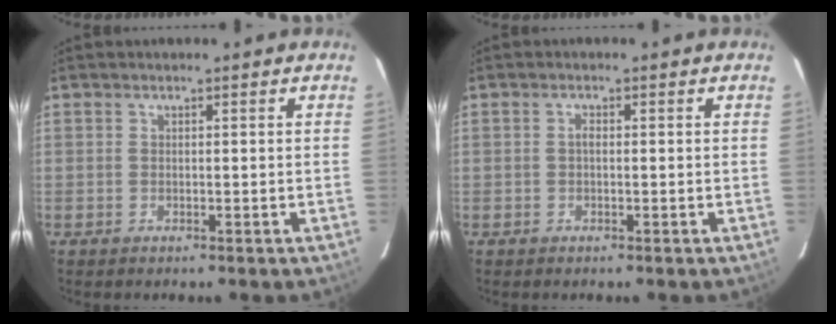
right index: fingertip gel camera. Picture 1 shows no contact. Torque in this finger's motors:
{"motor_torque": [0.16, 0.00, 0.10, 0.03]}